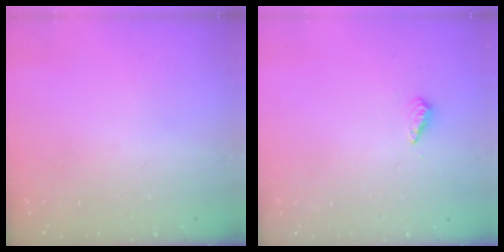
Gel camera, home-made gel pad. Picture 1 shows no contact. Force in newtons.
{"total": 4.2, "press": 4.1, "slide": 1.0}